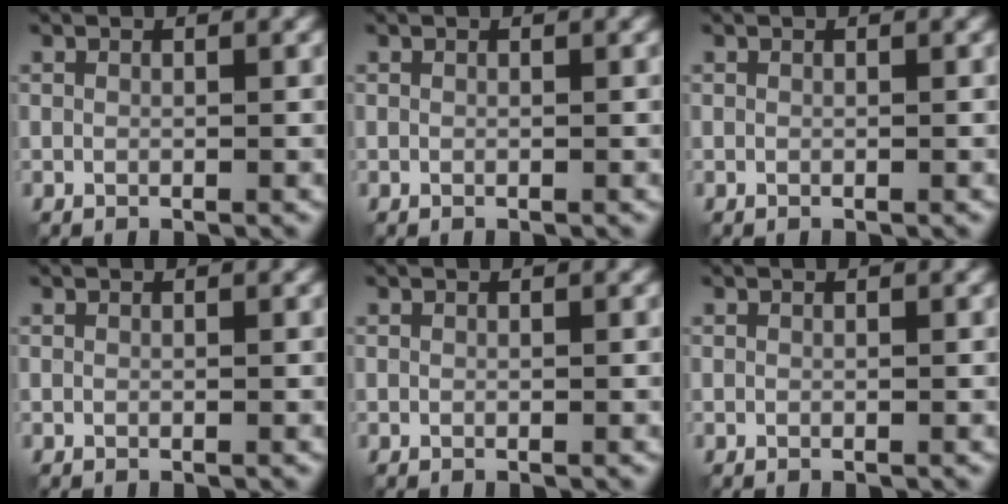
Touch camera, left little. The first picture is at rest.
{"total": 0.0}
{"total": 0.0}
{"total": 0.0}
{"total": 0.0}
{"total": 0.0}